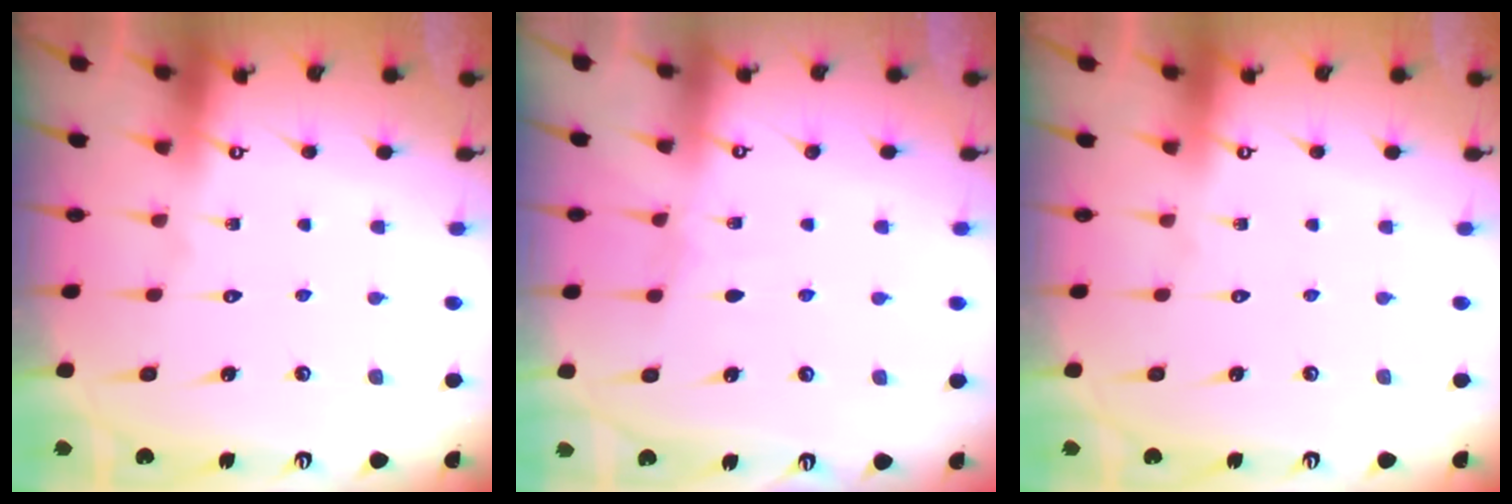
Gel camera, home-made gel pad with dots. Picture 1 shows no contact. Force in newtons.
{"total": 2.0, "press": 2.0, "slide": 0.3}
{"total": 0.0}